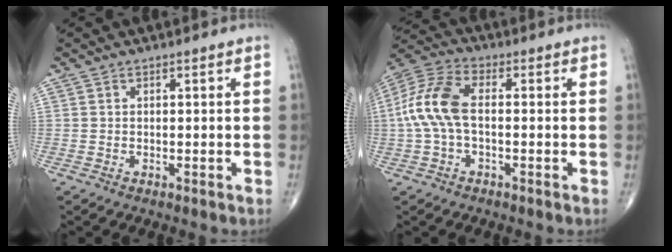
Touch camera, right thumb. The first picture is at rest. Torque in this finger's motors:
{"motor_torque": [0.91, 1.86, 0.55, -0.24, 0.13]}